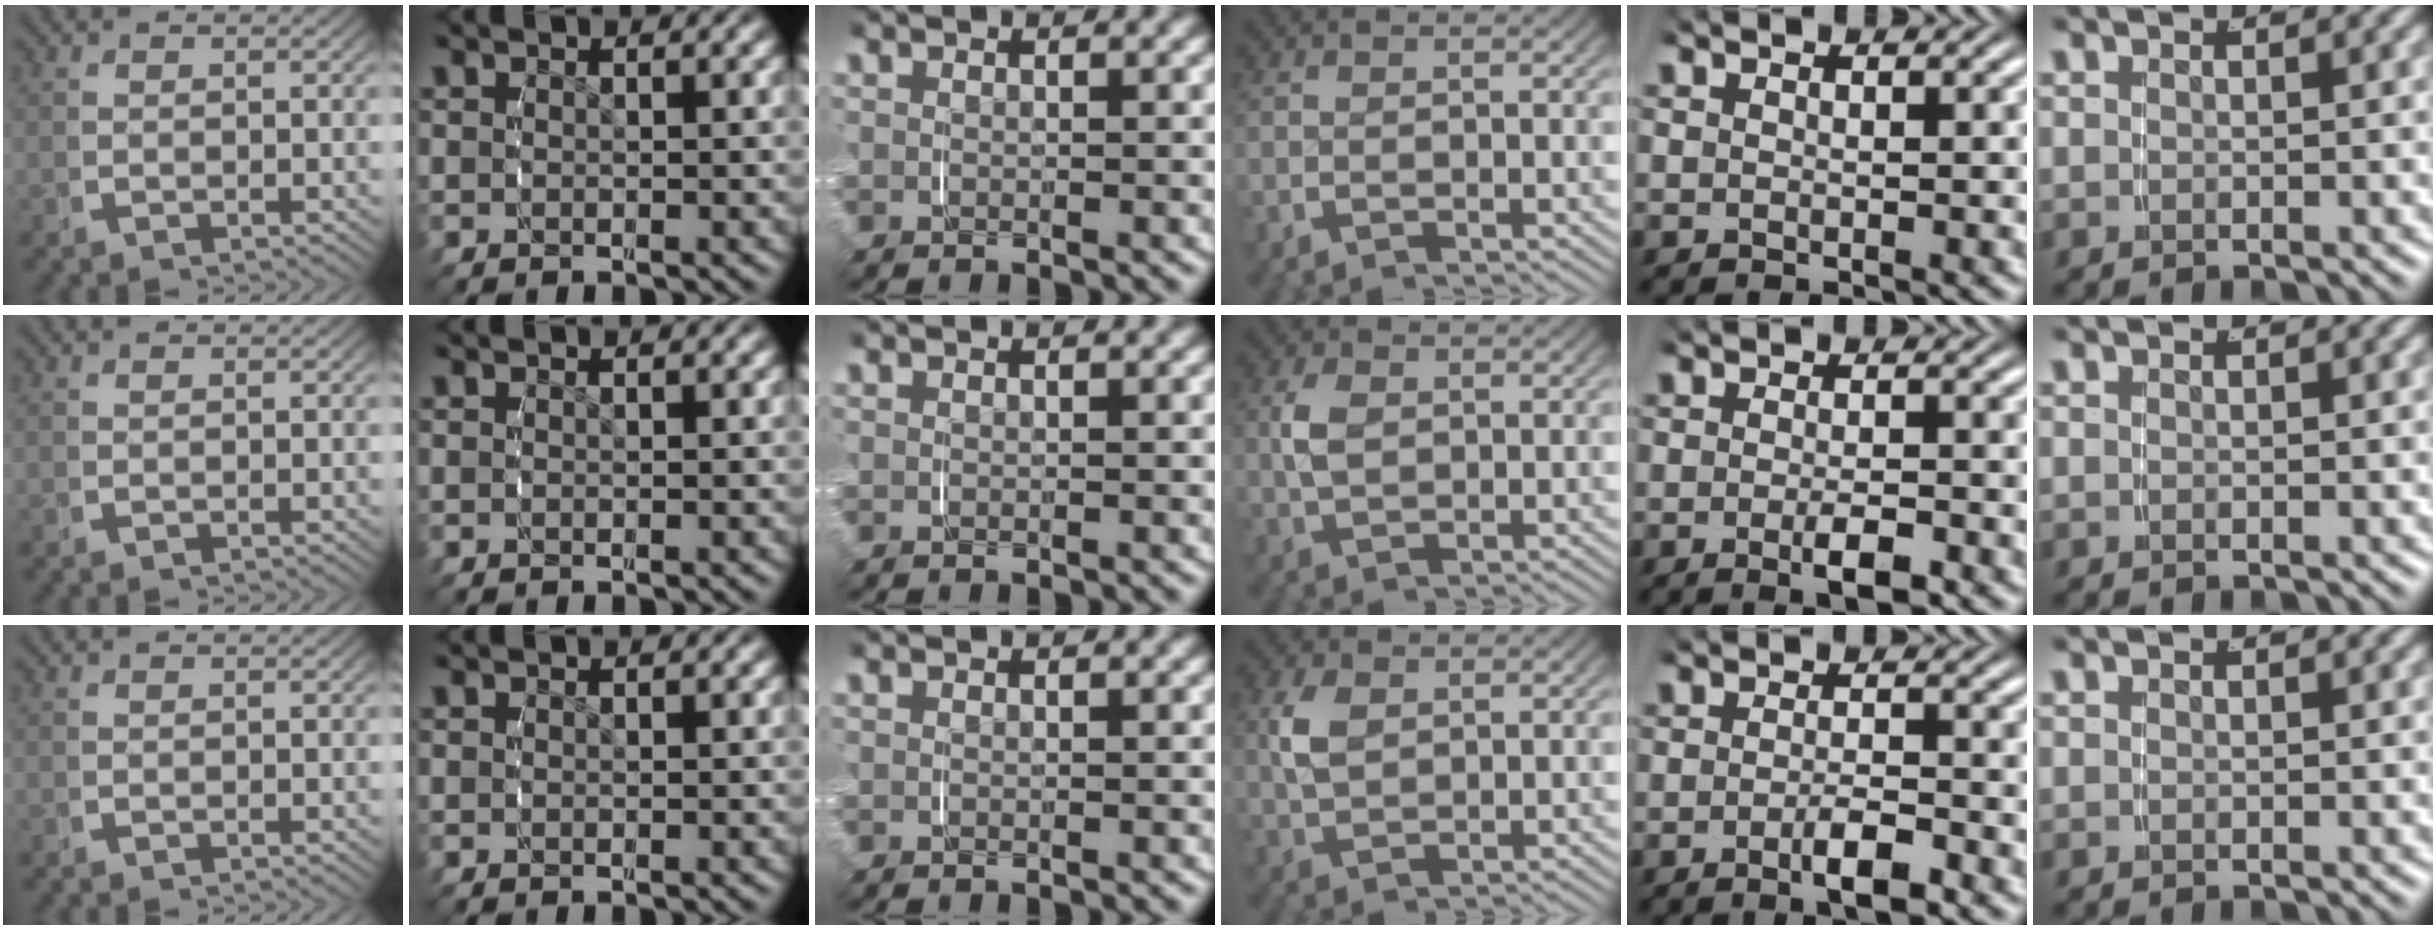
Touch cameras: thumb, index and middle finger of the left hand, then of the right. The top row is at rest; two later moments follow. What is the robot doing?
{"motion": "grasp_and_lifting", "object": "lipstick"}